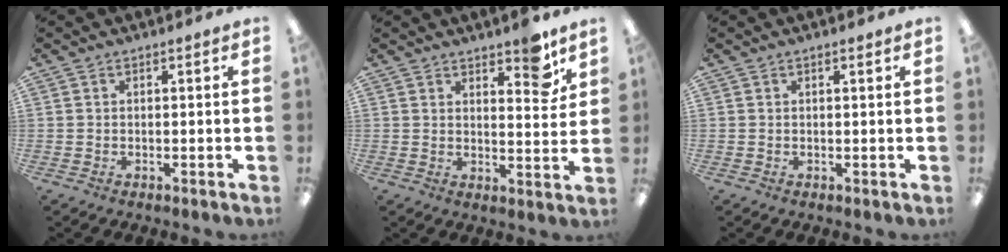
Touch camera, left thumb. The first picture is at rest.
{"total": 8.1, "force": [5.8, 3.0, 4.7], "torque": [-0.035, -0.041, 0.092]}
{"total": 0.6, "force": [0.3, 0.1, 0.5], "torque": [-0.011, 0.000, 0.005]}